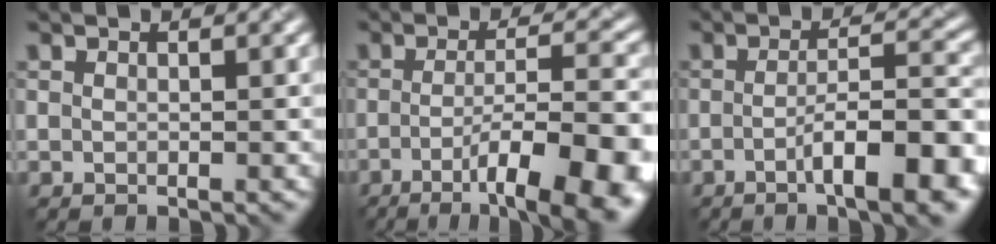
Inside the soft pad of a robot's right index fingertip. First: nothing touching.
{"total": 12.4, "force": [-4.8, 3.6, 10.8], "torque": [-0.134, -0.011, -0.062]}
{"total": 8.9, "force": [-3.2, 2.1, 8.0], "torque": [-0.102, 0.003, -0.052]}